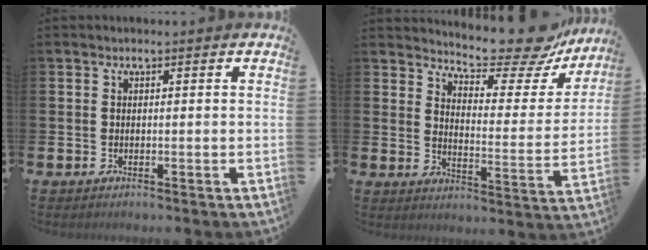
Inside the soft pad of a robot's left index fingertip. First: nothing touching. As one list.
[{"total": 9.9, "force": [9.1, 1.8, 3.7], "torque": [-0.068, -0.069, 0.152]}]